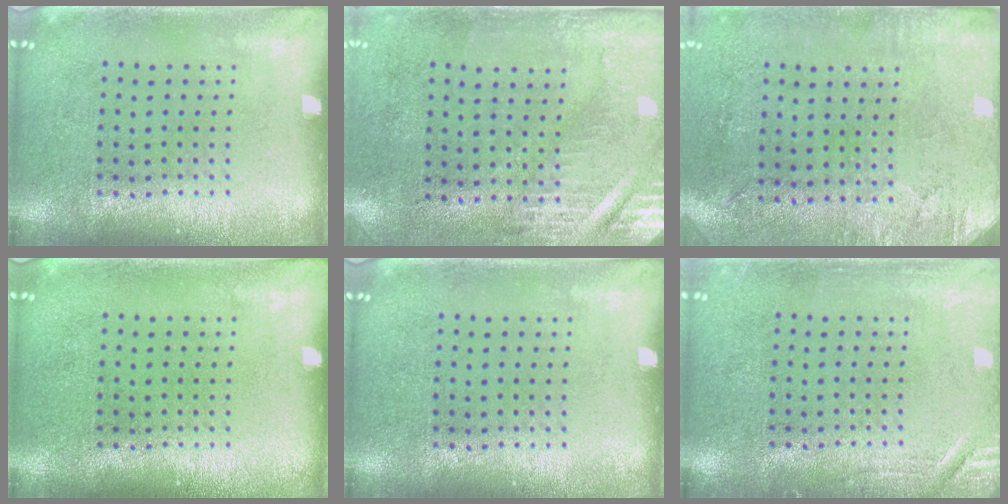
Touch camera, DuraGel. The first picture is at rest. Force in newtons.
{"total": 3.0, "press": 2.5, "slide": 1.6}
{"total": 2.9, "press": 2.4, "slide": 1.7}
{"total": 0.0}
{"total": 0.0}
{"total": 1.8, "press": 1.8, "slide": 0.3}